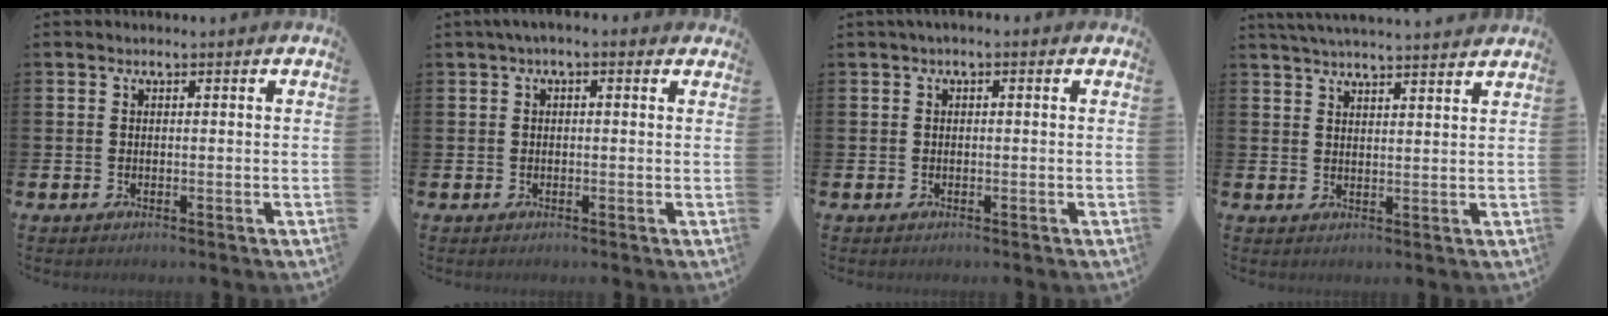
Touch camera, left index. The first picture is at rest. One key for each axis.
{"total": 0.9, "fx": 0.1, "fy": 0.4, "fz": 0.9, "tx": -0.014, "ty": 0.006, "tz": -0.001}
{"total": 0.7, "fx": -0.2, "fy": 0.3, "fz": 0.6, "tx": -0.009, "ty": 0.004, "tz": -0.007}
{"total": 4.0, "fx": 4.0, "fy": -0.4, "fz": 0.7, "tx": -0.021, "ty": -0.017, "tz": 0.072}